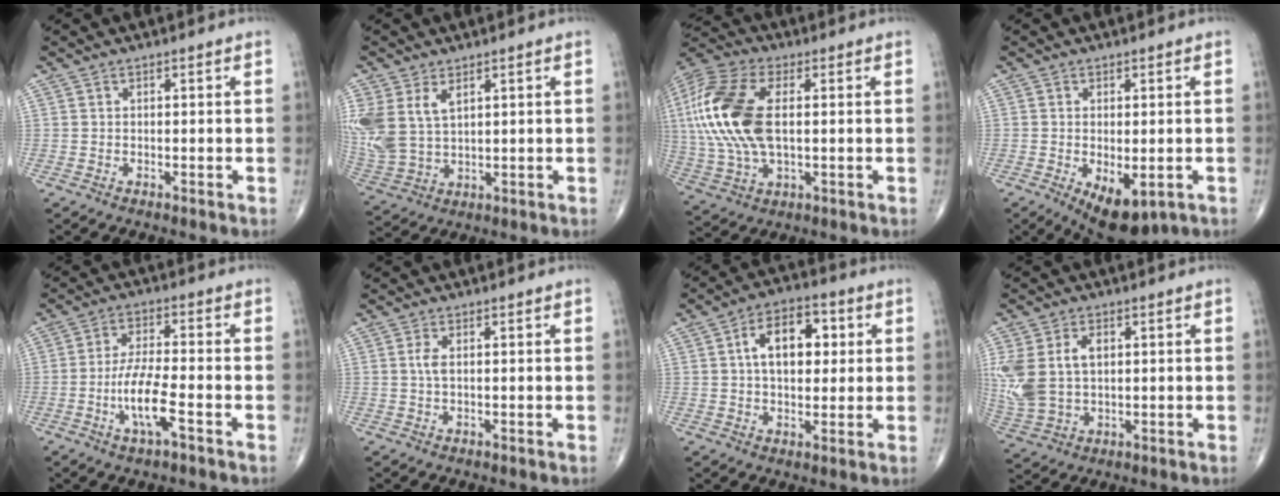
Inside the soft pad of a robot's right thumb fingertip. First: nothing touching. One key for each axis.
{"total": 12.0, "fx": 4.4, "fy": 7.5, "fz": 8.3, "tx": -0.202, "ty": -0.009, "tz": 0.104}
{"total": 20.9, "fx": 2.3, "fy": 10.9, "fz": 17.7, "tx": -0.406, "ty": 0.003, "tz": 0.039}
{"total": 8.8, "fx": -3.2, "fy": 4.2, "fz": 7.0, "tx": -0.100, "ty": -0.011, "tz": -0.036}
{"total": 8.4, "fx": -3.2, "fy": 2.0, "fz": 7.5, "tx": -0.155, "ty": 0.015, "tz": -0.060}
{"total": 1.9, "fx": 0.4, "fy": 0.7, "fz": 1.7, "tx": -0.044, "ty": 0.003, "tz": 0.011}
{"total": 11.2, "fx": 2.3, "fy": 6.7, "fz": 8.7, "tx": -0.105, "ty": 0.011, "tz": 0.030}
{"total": 12.6, "fx": 2.4, "fy": 8.3, "fz": 9.1, "tx": -0.207, "ty": 0.005, "tz": 0.058}